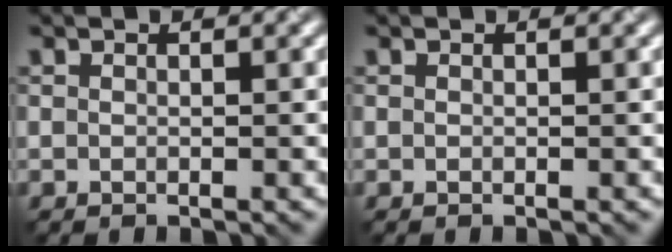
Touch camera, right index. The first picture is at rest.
{"total": 0.0}